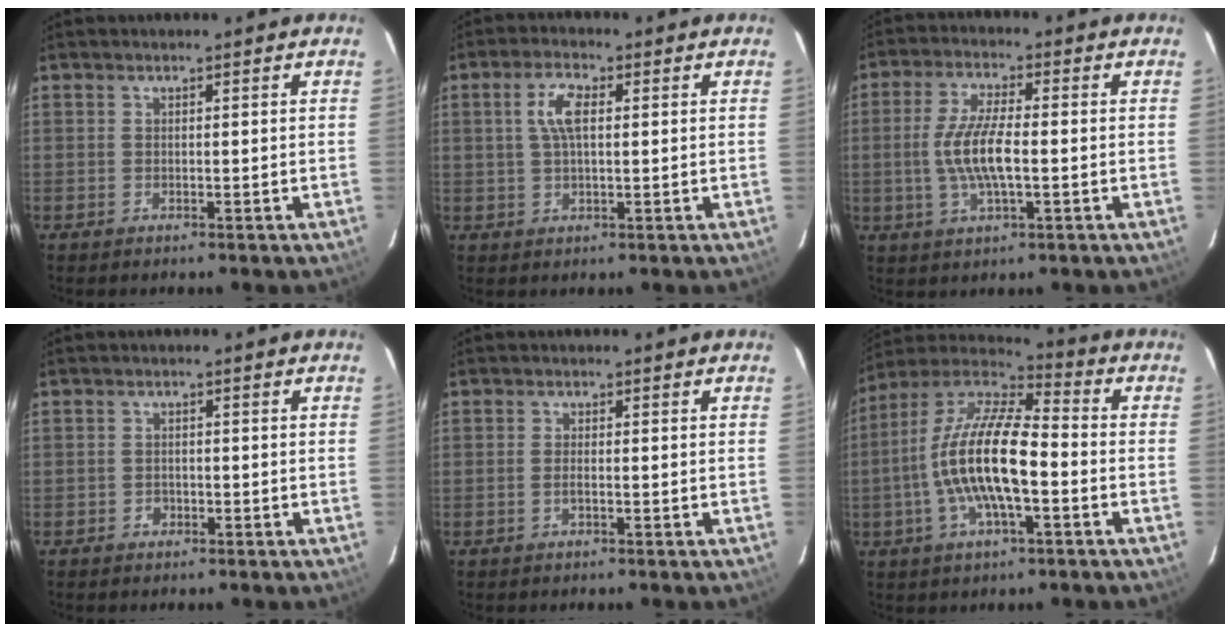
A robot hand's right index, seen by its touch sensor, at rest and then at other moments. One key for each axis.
{"total": 5.2, "fx": 1.1, "fy": 2.1, "fz": 4.6, "tx": -0.090, "ty": 0.011, "tz": 0.022}
{"total": 8.7, "fx": -1.0, "fy": 2.3, "fz": 8.3, "tx": -0.168, "ty": 0.000, "tz": -0.020}
{"total": 1.6, "fx": -0.8, "fy": 1.3, "fz": 0.3, "tx": -0.004, "ty": 0.002, "tz": -0.009}
{"total": 1.2, "fx": -0.4, "fy": 0.2, "fz": 1.1, "tx": -0.022, "ty": 0.001, "tz": -0.007}
{"total": 17.3, "fx": -3.4, "fy": 5.4, "fz": 16.1, "tx": -0.308, "ty": 0.001, "tz": -0.071}